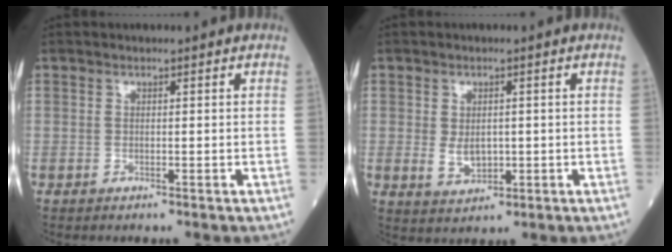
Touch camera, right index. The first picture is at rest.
{"total": 3.7, "force": [-0.2, 2.3, 2.8], "torque": [-0.050, -0.003, 0.008]}